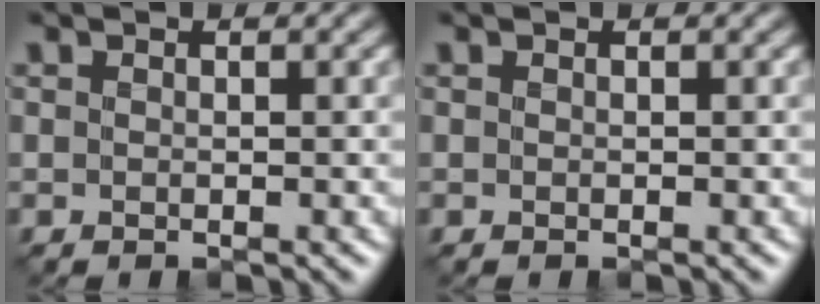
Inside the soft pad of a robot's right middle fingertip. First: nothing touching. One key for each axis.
{"total": 0.0}